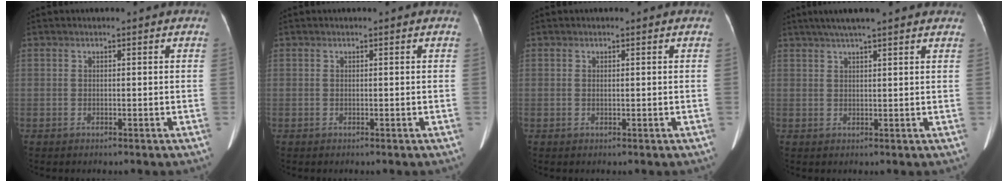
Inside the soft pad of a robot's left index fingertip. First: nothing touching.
{"total": 0.0}
{"total": 0.0}
{"total": 11.3, "force": [9.1, 1.4, 6.5], "torque": [-0.098, 0.041, 0.123]}